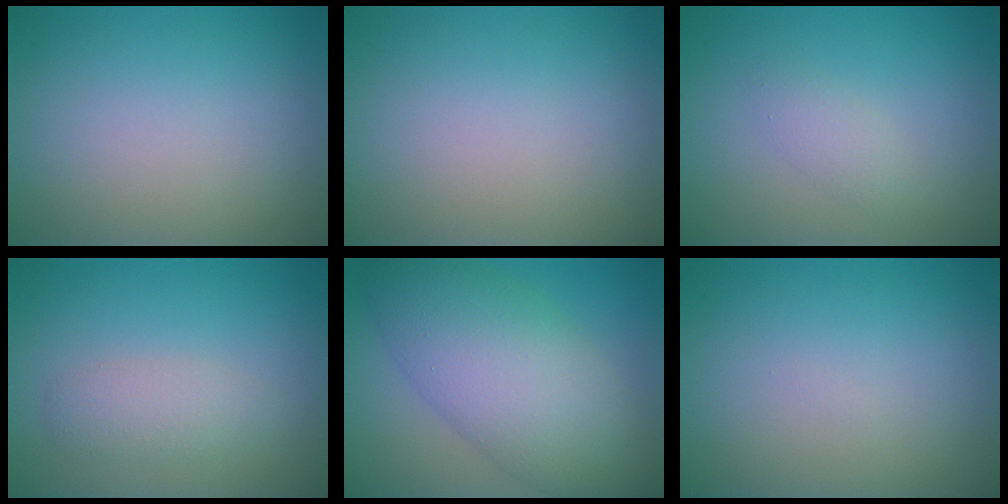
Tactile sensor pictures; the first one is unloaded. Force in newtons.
{"total": 0.0}
{"total": 1.4, "press": 1.4, "slide": 0.1}
{"total": 2.3, "press": 2.3, "slide": 0.1}
{"total": 9.5, "press": 9.5, "slide": 0.2}
{"total": 0.0}